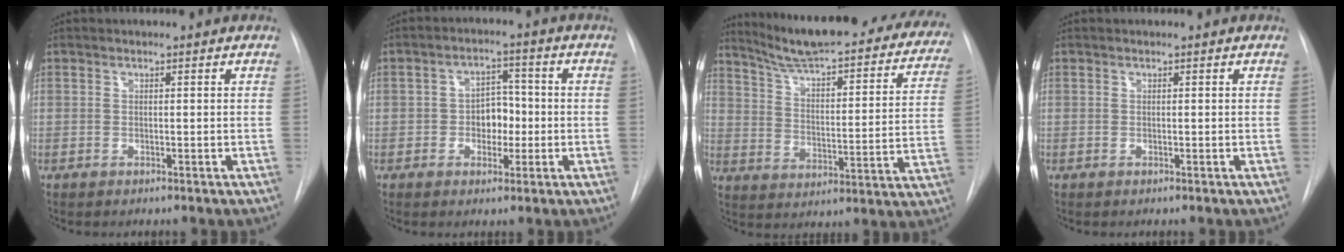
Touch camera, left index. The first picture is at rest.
{"total": 5.1, "force": [-1.0, 3.5, 3.6], "torque": [-0.050, 0.014, -0.015]}
{"total": 30.2, "force": [26.2, 5.3, 14.1], "torque": [-0.202, -0.055, 0.331]}
{"total": 0.0}